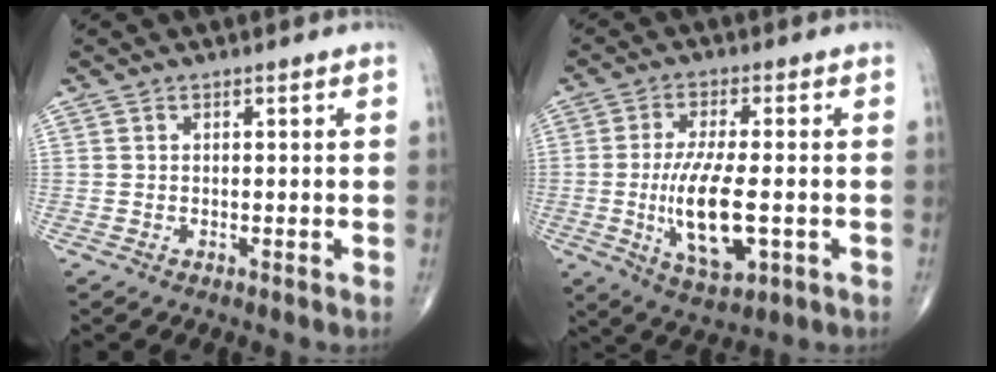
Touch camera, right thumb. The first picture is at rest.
{"total": 12.2, "force": [-1.9, 4.3, 11.2], "torque": [-0.215, -0.011, -0.026]}